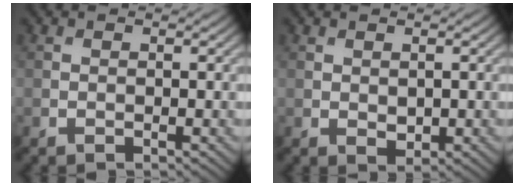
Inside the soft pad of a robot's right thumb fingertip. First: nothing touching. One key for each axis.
{"total": 1.2, "fx": 0.2, "fy": 0.8, "fz": 0.9, "tx": -0.016, "ty": -0.004, "tz": 0.009}